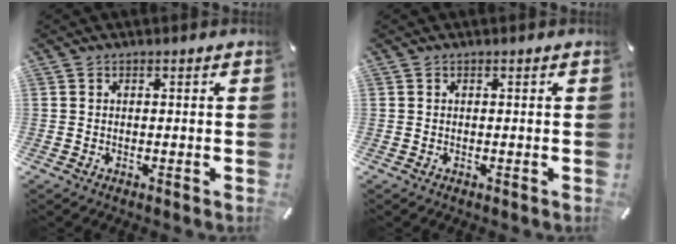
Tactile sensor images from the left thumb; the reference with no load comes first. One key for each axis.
{"total": 0.0}